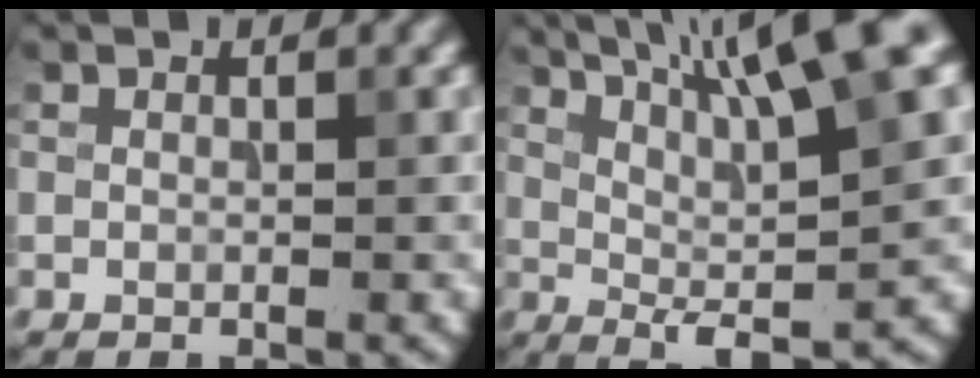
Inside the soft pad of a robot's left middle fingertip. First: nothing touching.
{"total": 12.1, "force": [5.3, 2.5, 10.7], "torque": [-0.147, 0.020, 0.086]}